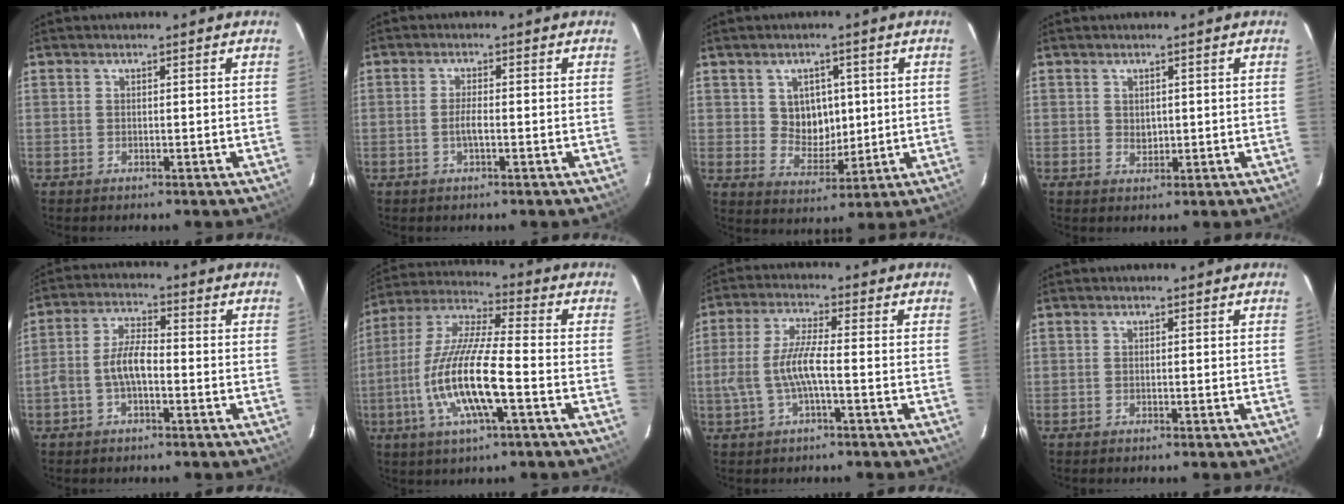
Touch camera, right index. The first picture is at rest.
{"total": 2.4, "force": [-0.7, 0.4, 2.3], "torque": [-0.045, -0.001, -0.013]}
{"total": 6.8, "force": [1.5, 5.9, 3.0], "torque": [-0.048, 0.008, 0.037]}
{"total": 1.7, "force": [0.4, 1.4, 0.8], "torque": [-0.009, 0.002, 0.011]}
{"total": 5.8, "force": [-1.8, 2.4, 5.0], "torque": [-0.106, 0.016, -0.035]}
{"total": 15.5, "force": [-4.5, 2.6, 14.6], "torque": [-0.297, -0.009, -0.090]}
{"total": 7.6, "force": [-1.7, 1.3, 7.3], "torque": [-0.157, 0.002, -0.028]}
{"total": 0.0}